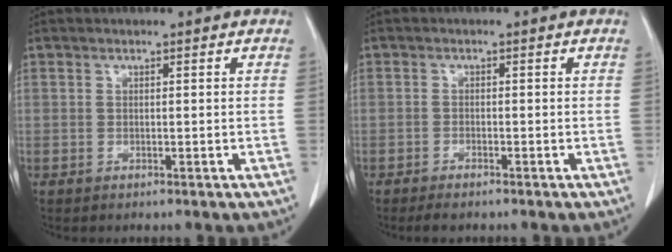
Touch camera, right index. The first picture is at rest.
{"total": 2.1, "force": [-1.7, 0.5, 1.1], "torque": [-0.020, -0.004, -0.024]}